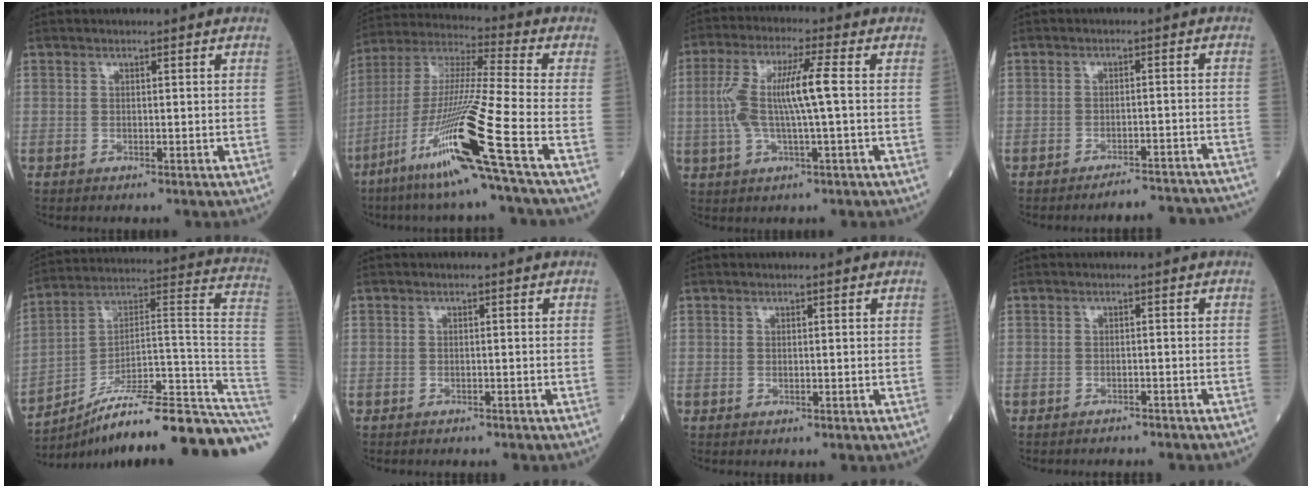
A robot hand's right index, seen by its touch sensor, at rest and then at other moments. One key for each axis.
{"total": 19.3, "fx": -9.1, "fy": -2.2, "fz": 16.9, "tx": -0.357, "ty": -0.038, "tz": -0.178}
{"total": 9.2, "fx": 0.2, "fy": 0.6, "fz": 9.2, "tx": -0.191, "ty": 0.017, "tz": 0.000}
{"total": 12.8, "fx": -12.5, "fy": 1.1, "fz": 2.5, "tx": -0.007, "ty": 0.018, "tz": -0.142}
{"total": 26.6, "fx": -21.2, "fy": 0.8, "fz": 16.1, "tx": -0.126, "ty": 0.044, "tz": -0.319}
{"total": 2.3, "fx": -2.2, "fy": 0.3, "fz": 0.6, "tx": -0.014, "ty": -0.003, "tz": -0.027}
{"total": 0.0}
{"total": 5.0, "fx": -4.7, "fy": 1.0, "fz": 1.4, "tx": -0.019, "ty": -0.005, "tz": -0.055}